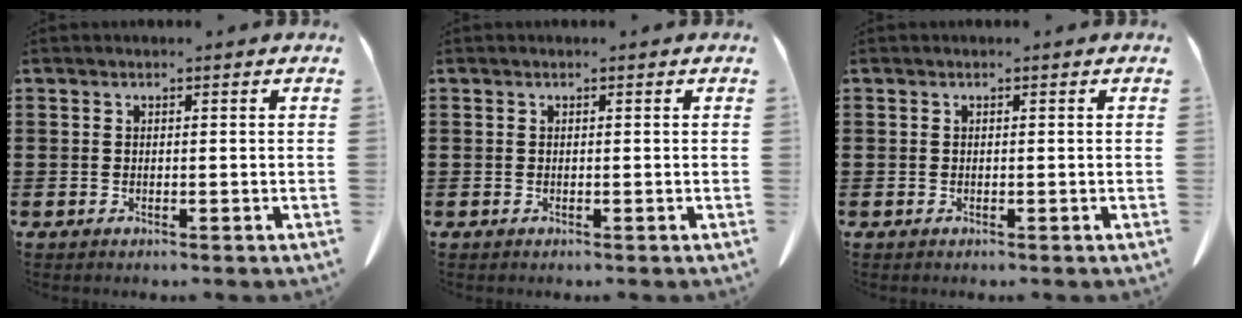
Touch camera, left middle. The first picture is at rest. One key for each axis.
{"total": 0.0}
{"total": 0.0}